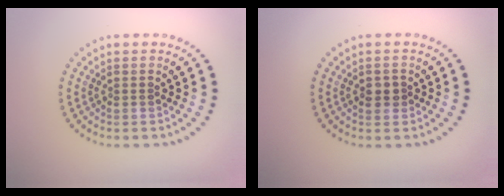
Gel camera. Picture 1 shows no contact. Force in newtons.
{"total": 1.4, "press": 1.4, "slide": 0.2}